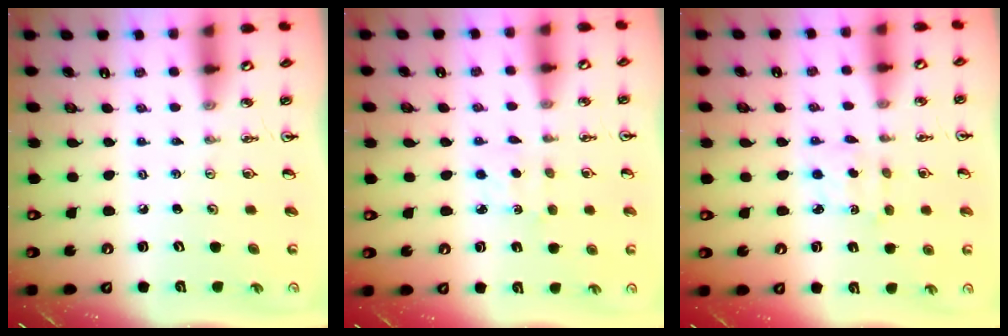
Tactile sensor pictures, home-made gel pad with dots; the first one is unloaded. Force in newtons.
{"total": 2.7, "press": 2.6, "slide": 0.3}
{"total": 2.7, "press": 2.6, "slide": 0.6}